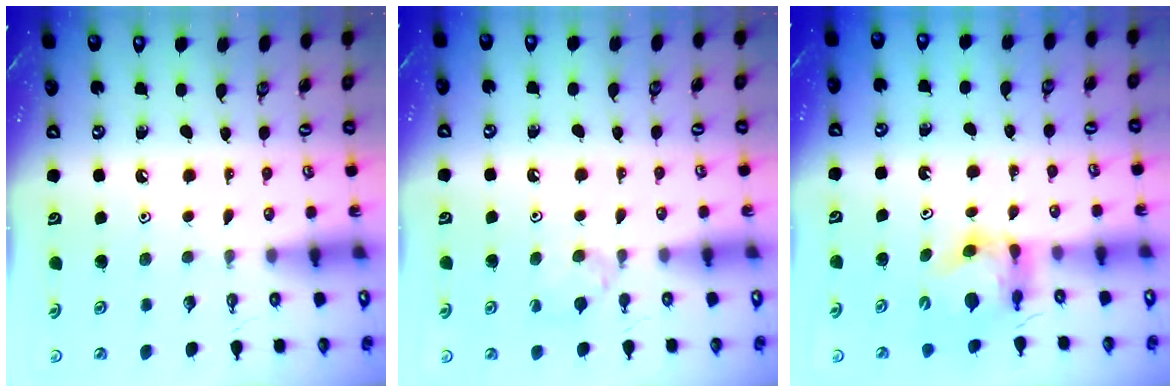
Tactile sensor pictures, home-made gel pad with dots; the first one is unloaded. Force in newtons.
{"total": 3.1, "press": 3.0, "slide": 0.6}
{"total": 5.8, "press": 5.8, "slide": 0.6}